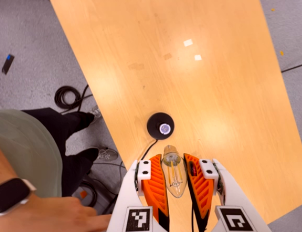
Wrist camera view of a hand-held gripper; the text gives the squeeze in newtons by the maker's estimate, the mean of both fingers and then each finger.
{"total": 20.4, "left": 22.8, "right": 17.9}